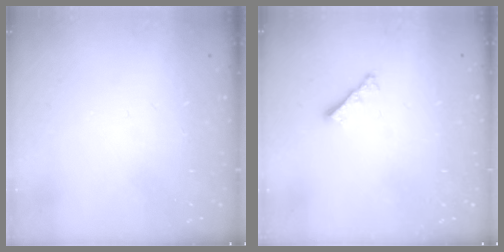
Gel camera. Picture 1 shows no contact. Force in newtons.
{"total": 2.8, "press": 2.7, "slide": 0.6}